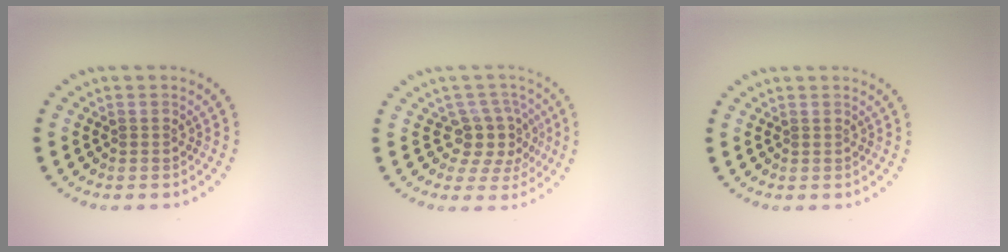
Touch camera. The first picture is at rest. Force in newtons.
{"total": 3.6, "press": 2.8, "slide": 2.2}
{"total": 0.0}